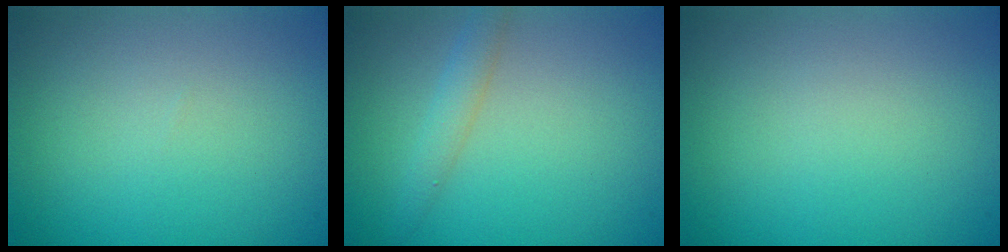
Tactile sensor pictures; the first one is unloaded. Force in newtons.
{"total": 1.7, "press": 1.7, "slide": 0.1}
{"total": 0.0}